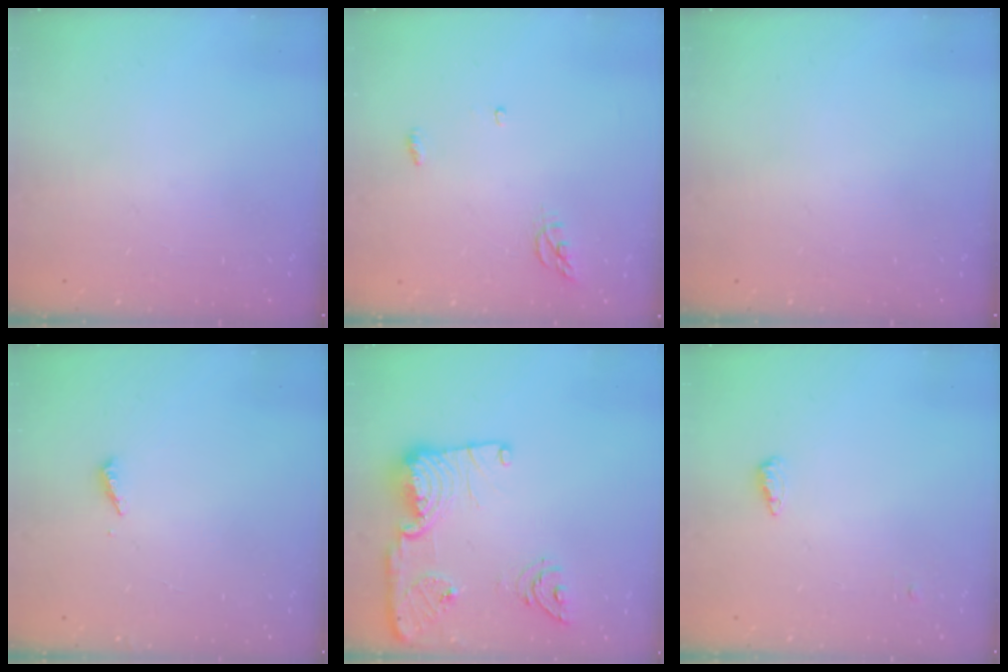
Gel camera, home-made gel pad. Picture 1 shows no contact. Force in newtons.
{"total": 4.0, "press": 3.9, "slide": 0.4}
{"total": 0.0}
{"total": 2.0, "press": 2.0, "slide": 0.2}
{"total": 18.1, "press": 18.0, "slide": 2.0}
{"total": 8.7, "press": 5.7, "slide": 6.5}